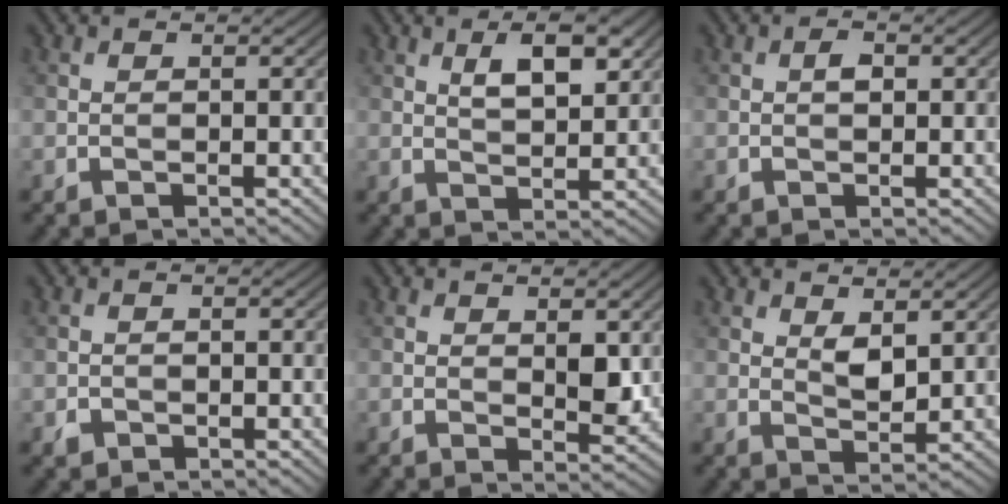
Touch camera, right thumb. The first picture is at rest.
{"total": 5.3, "force": [2.3, 2.1, 4.3], "torque": [-0.075, -0.001, 0.040]}
{"total": 1.3, "force": [0.2, 0.7, 1.1], "torque": [-0.017, 0.003, 0.001]}
{"total": 0.9, "force": [-0.5, 0.7, 0.3], "torque": [-0.004, -0.004, -0.010]}
{"total": 2.9, "force": [0.8, 1.4, 2.4], "torque": [-0.040, -0.008, 0.017]}
{"total": 3.0, "force": [1.6, 1.3, 2.2], "torque": [-0.045, -0.007, 0.033]}